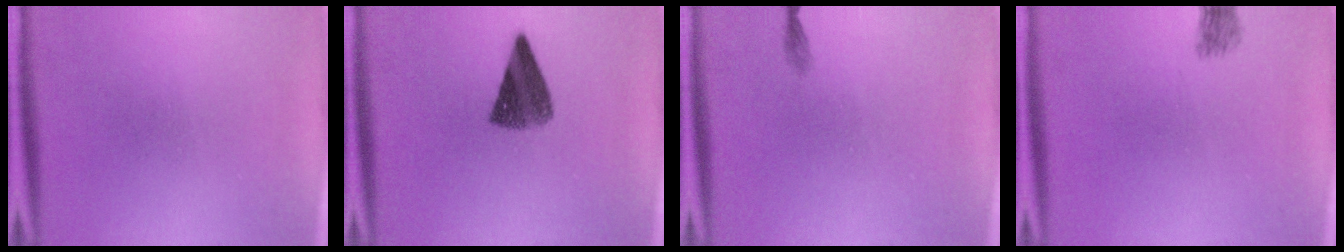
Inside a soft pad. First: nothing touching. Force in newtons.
{"total": 7.2}
{"total": 0.6}
{"total": 1.8}